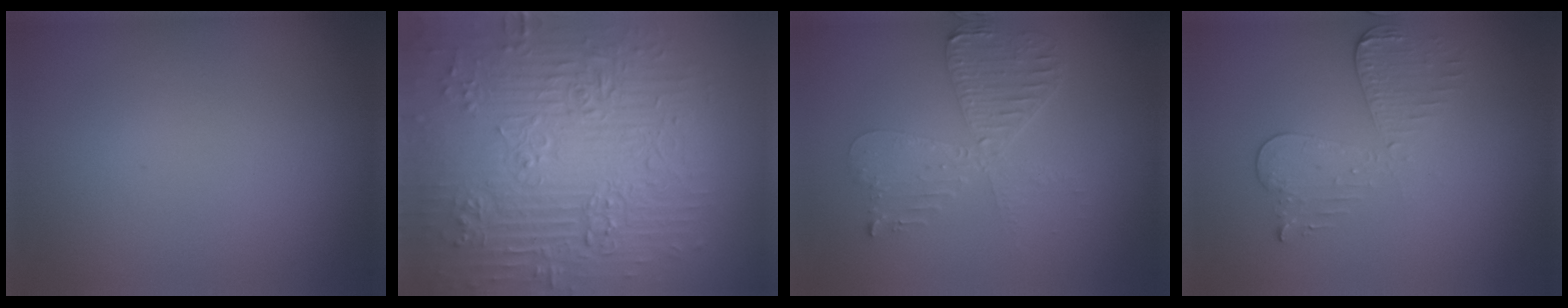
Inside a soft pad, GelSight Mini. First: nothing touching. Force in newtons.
{"total": 11.0, "press": 7.5, "slide": 8.0}
{"total": 4.0, "press": 3.5, "slide": 2.0}
{"total": 2.9, "press": 2.7, "slide": 1.2}